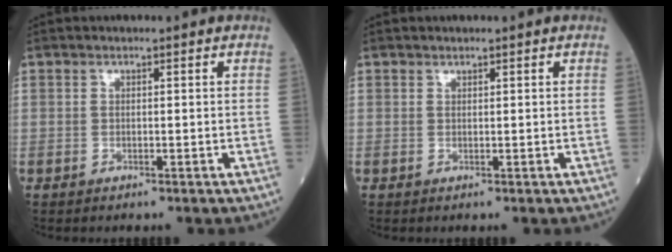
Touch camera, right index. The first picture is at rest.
{"total": 0.0}